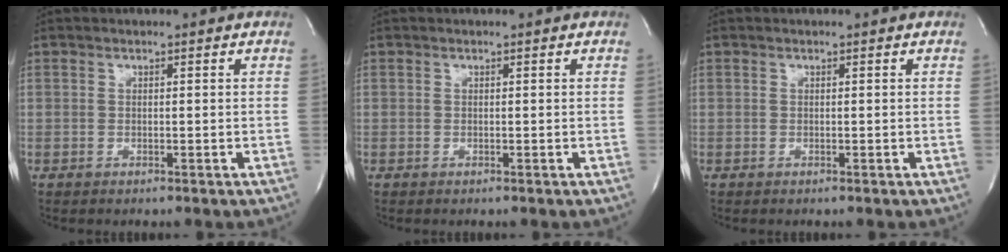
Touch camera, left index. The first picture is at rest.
{"total": 0.0}
{"total": 0.0}